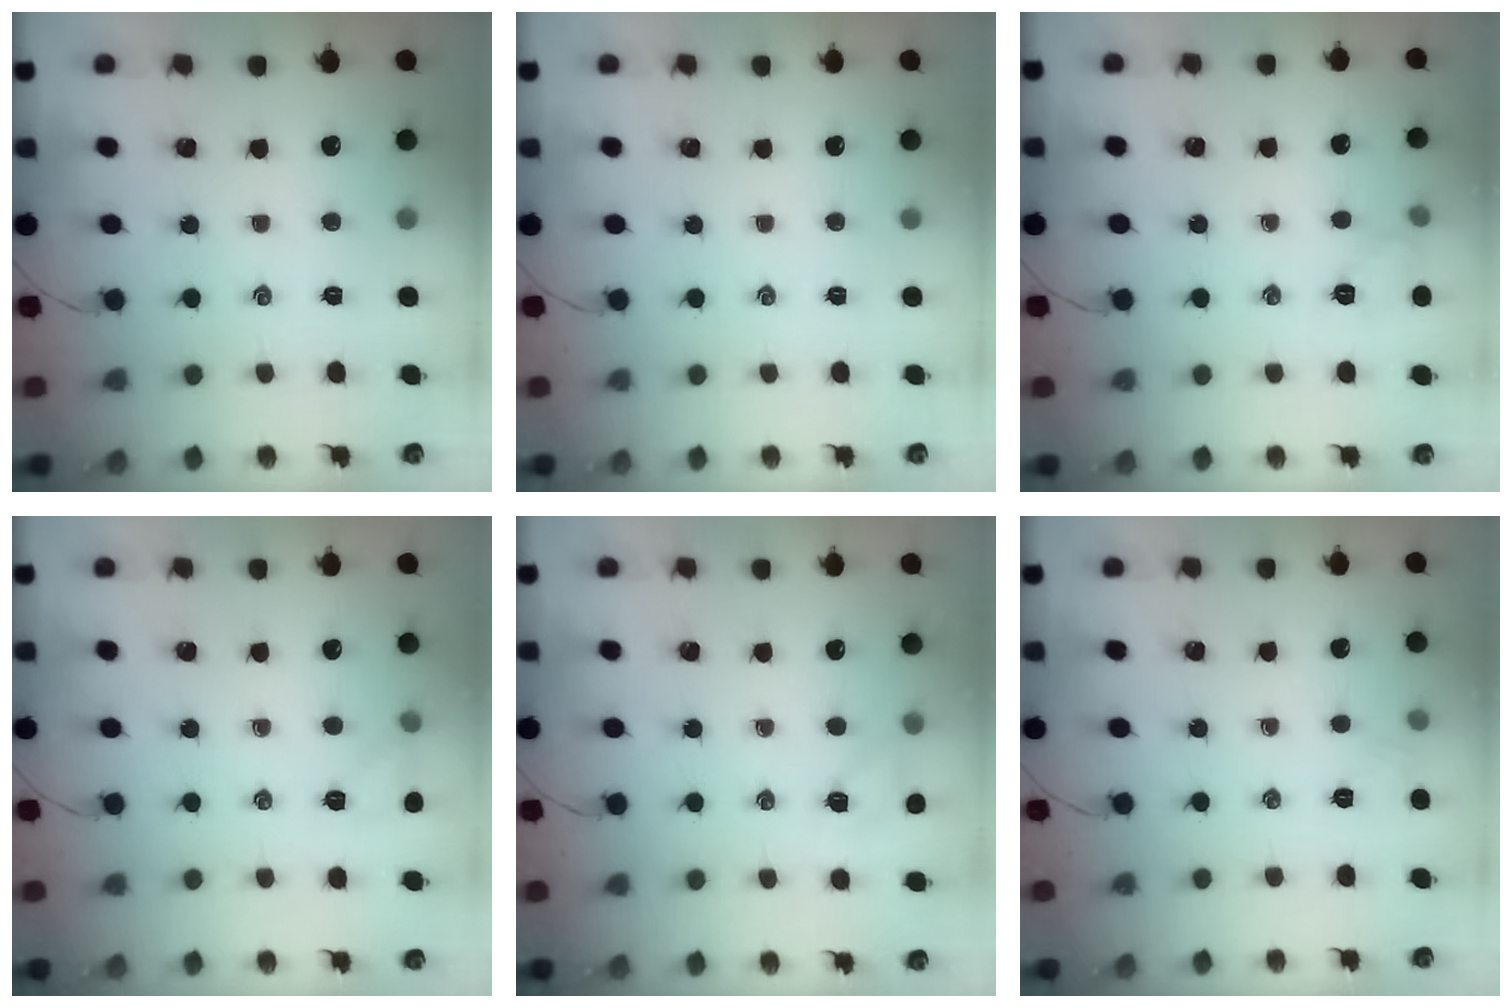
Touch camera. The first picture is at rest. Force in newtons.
{"total": 0.0}
{"total": 7.0, "press": 6.8, "slide": 1.6}
{"total": 6.6, "press": 6.4, "slide": 1.9}
{"total": 6.4, "press": 6.2, "slide": 1.6}
{"total": 2.9, "press": 2.7, "slide": 1.0}